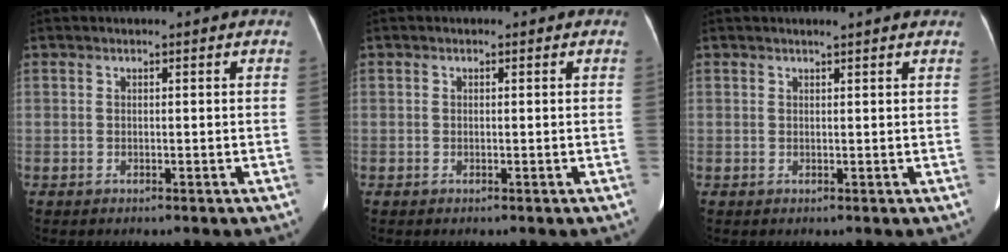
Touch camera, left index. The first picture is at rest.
{"total": 0.0}
{"total": 2.7, "force": [2.4, 0.1, 1.1], "torque": [-0.018, 0.014, 0.026]}